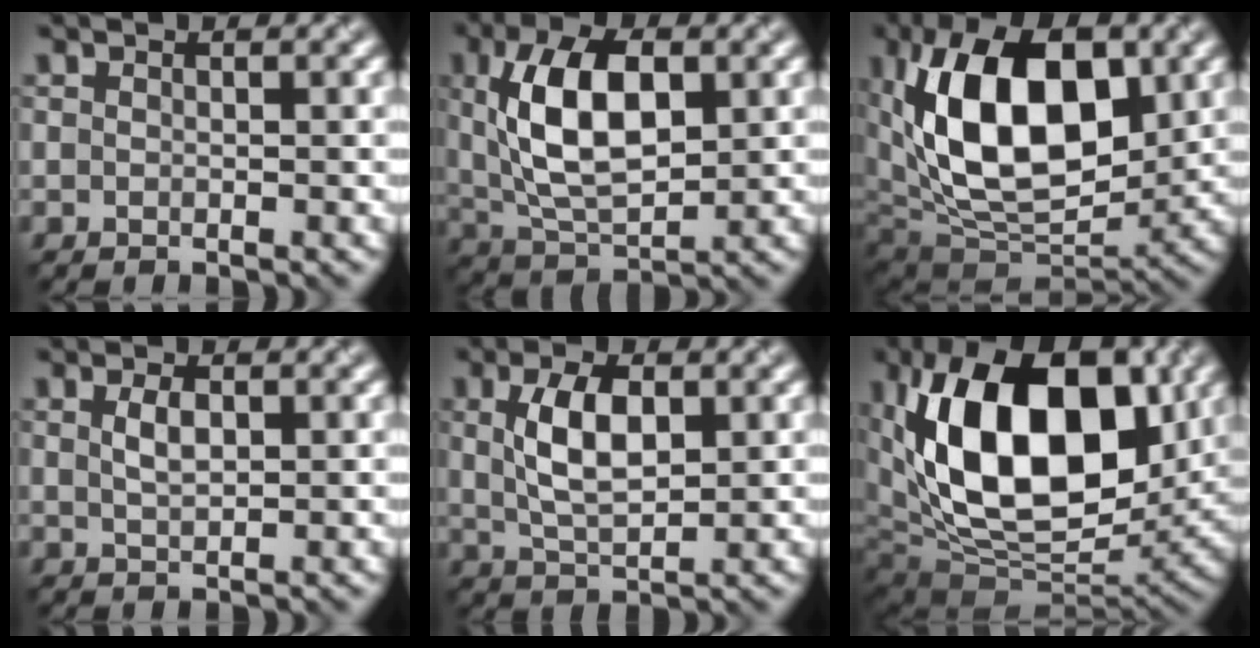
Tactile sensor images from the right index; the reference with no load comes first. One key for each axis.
{"total": 9.0, "fx": 1.8, "fy": 4.6, "fz": 7.5, "tx": -0.142, "ty": 0.007, "tz": 0.030}
{"total": 13.5, "fx": 2.9, "fy": 7.8, "fz": 10.7, "tx": -0.161, "ty": -0.001, "tz": 0.045}
{"total": 1.9, "fx": 0.6, "fy": 0.9, "fz": 1.5, "tx": -0.035, "ty": 0.001, "tz": 0.014}
{"total": 5.1, "fx": 1.2, "fy": 2.4, "fz": 4.3, "tx": -0.090, "ty": 0.004, "tz": 0.024}
{"total": 15.5, "fx": 3.8, "fy": 9.0, "fz": 12.0, "tx": -0.181, "ty": -0.004, "tz": 0.063}